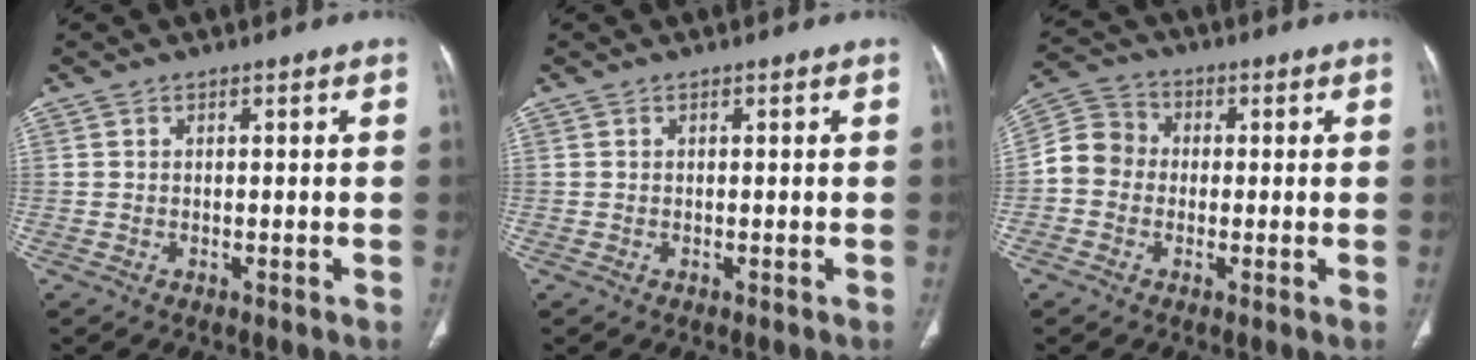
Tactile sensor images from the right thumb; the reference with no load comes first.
{"total": 0.0}
{"total": 7.2, "force": [-0.8, 6.5, 3.1], "torque": [-0.042, 0.026, -0.030]}